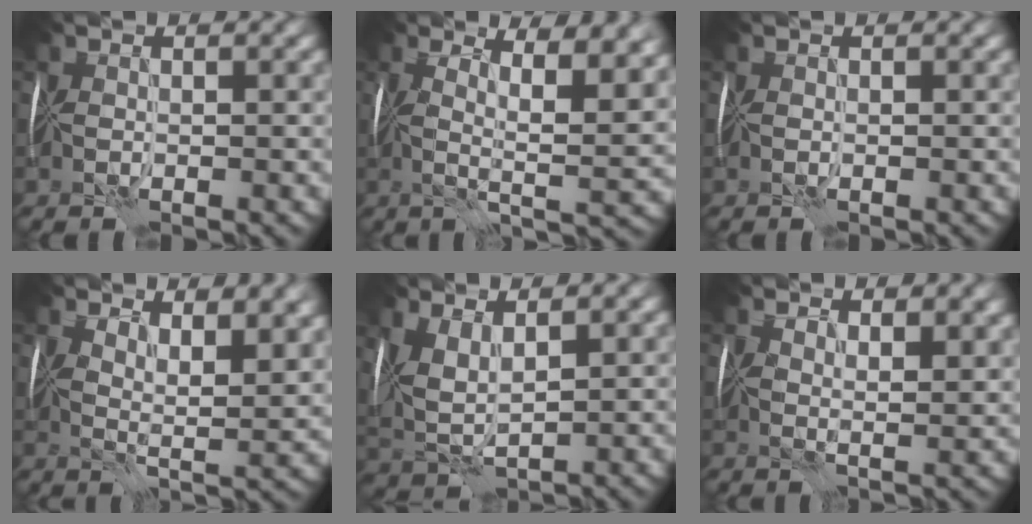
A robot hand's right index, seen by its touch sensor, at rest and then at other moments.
{"total": 9.1, "force": [2.9, 2.3, 8.3], "torque": [-0.105, 0.002, 0.040]}
{"total": 0.0}
{"total": 6.9, "force": [4.7, 2.0, 4.6], "torque": [-0.063, 0.001, 0.073]}
{"total": 4.1, "force": [2.3, 1.7, 3.0], "torque": [-0.078, 0.004, 0.049]}
{"total": 3.3, "force": [2.8, 0.5, 1.7], "torque": [-0.023, 0.004, 0.044]}